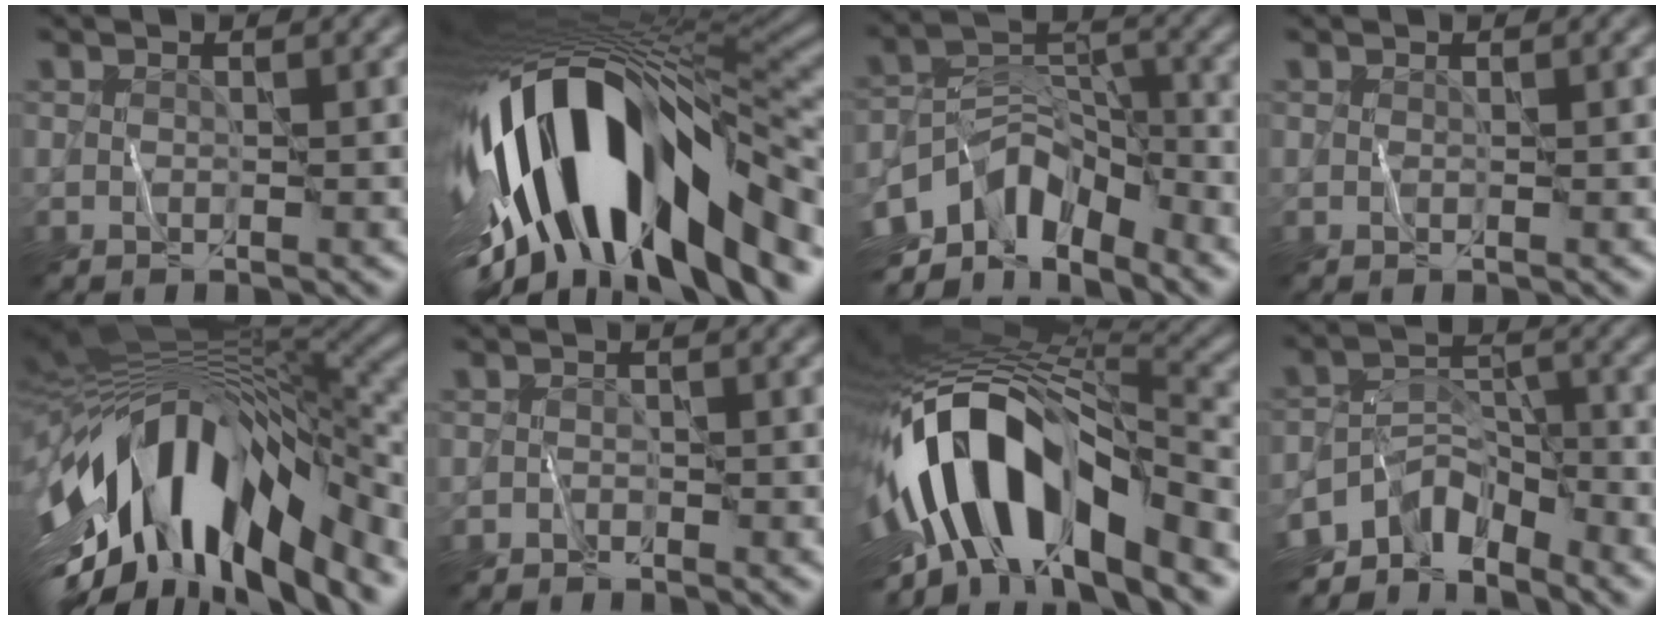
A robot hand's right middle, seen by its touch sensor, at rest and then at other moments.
{"total": 16.8, "force": [-4.6, 7.4, 14.4], "torque": [-0.250, 0.009, -0.073]}
{"total": 8.2, "force": [-4.8, 4.3, 5.1], "torque": [-0.067, 0.002, -0.096]}
{"total": 0.0}
{"total": 15.7, "force": [-6.5, 7.0, 12.5], "torque": [-0.233, 0.005, -0.107]}
{"total": 0.8, "force": [-0.7, 0.3, 0.0], "torque": [0.004, 0.005, -0.015]}
{"total": 15.0, "force": [-4.1, 7.0, 12.6], "torque": [-0.219, 0.017, -0.073]}
{"total": 6.8, "force": [-4.8, 3.2, 3.6], "torque": [-0.042, -0.002, -0.097]}